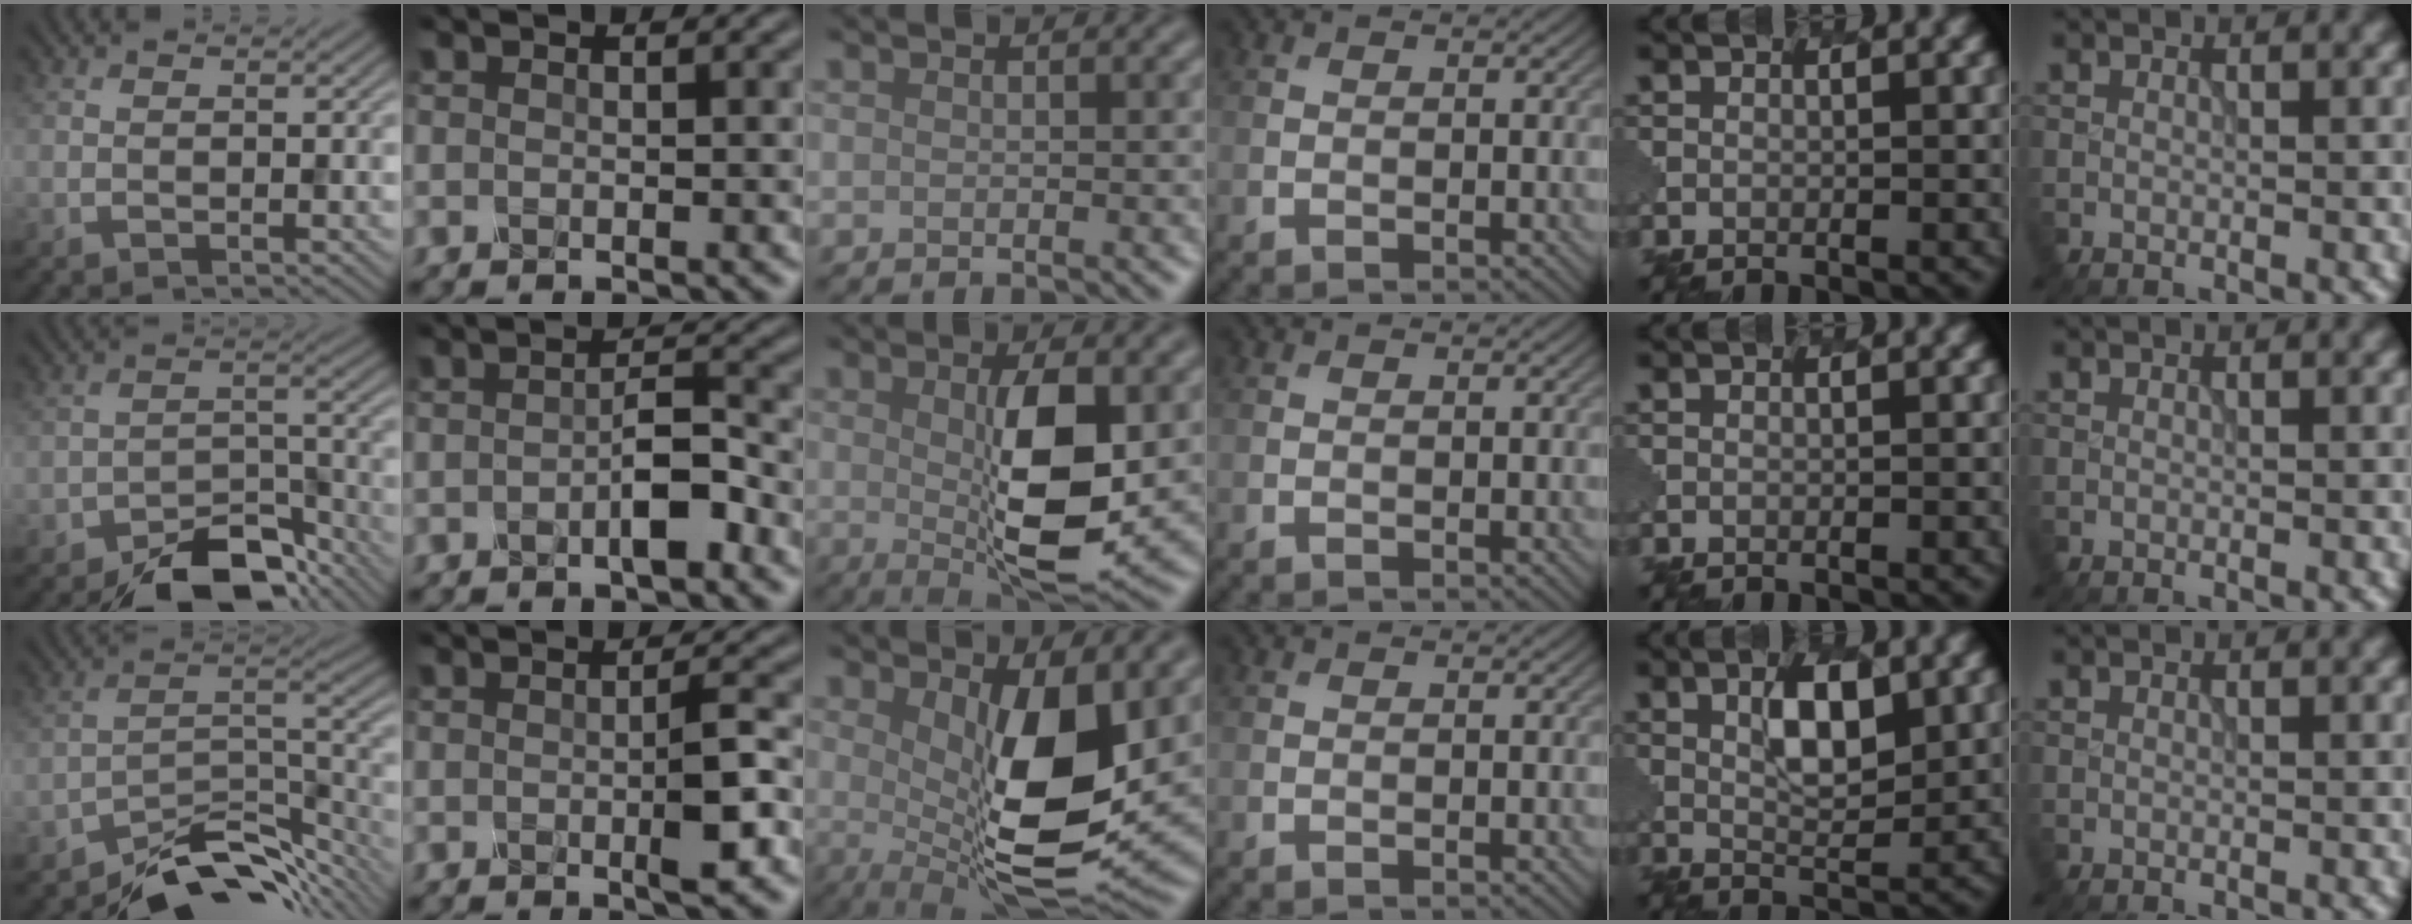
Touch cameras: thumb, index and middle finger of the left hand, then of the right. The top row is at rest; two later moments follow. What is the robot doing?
{"motion": "press", "object": "mechanical pencil"}